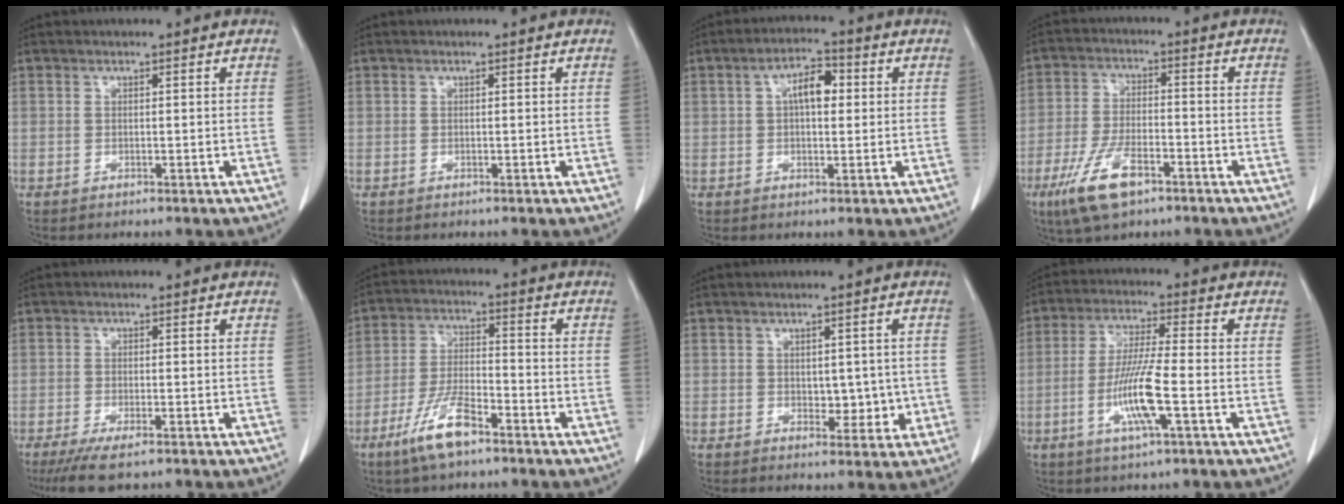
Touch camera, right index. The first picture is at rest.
{"total": 0.0}
{"total": 5.4, "force": [1.0, 2.3, 4.8], "torque": [-0.084, 0.014, 0.014]}
{"total": 9.6, "force": [-5.5, 3.5, 7.0], "torque": [-0.153, -0.012, -0.097]}
{"total": 5.9, "force": [-4.3, 1.0, 4.0], "torque": [-0.070, -0.017, -0.065]}
{"total": 8.7, "force": [-5.7, 2.1, 6.3], "torque": [-0.133, -0.011, -0.106]}
{"total": 4.0, "force": [-0.2, 2.6, 3.0], "torque": [-0.029, 0.003, 0.007]}
{"total": 9.3, "force": [-2.8, 0.1, 8.9], "torque": [-0.177, -0.011, -0.059]}